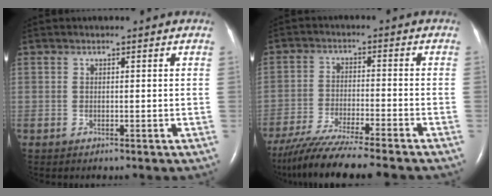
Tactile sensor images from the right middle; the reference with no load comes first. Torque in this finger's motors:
{"motor_torque": [1.09, -1.05, 0.22, 0.14]}